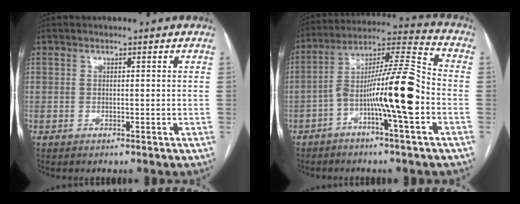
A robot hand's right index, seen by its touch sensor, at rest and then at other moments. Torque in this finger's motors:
{"motor_torque": [0.69, -0.32, 0.47, 0.21]}